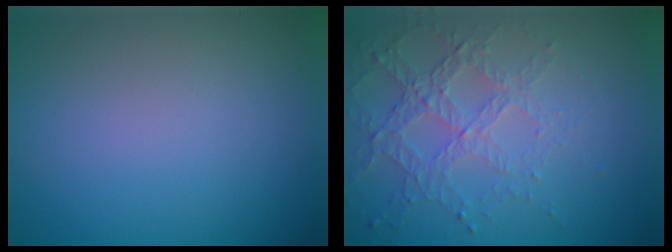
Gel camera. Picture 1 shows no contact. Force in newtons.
{"total": 4.7, "press": 3.3, "slide": 3.3}